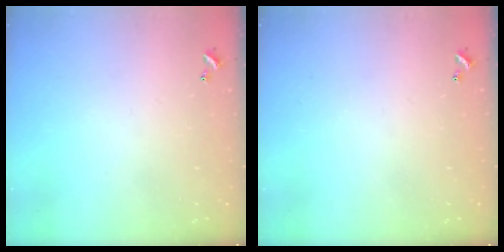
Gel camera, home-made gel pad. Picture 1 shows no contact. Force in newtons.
{"total": 0.0}